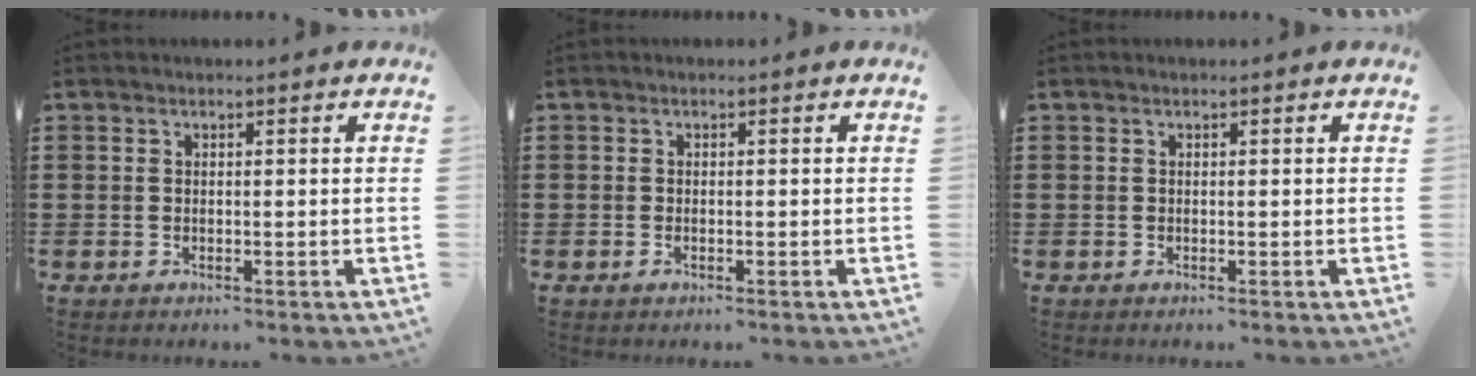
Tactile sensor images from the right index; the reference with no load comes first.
{"total": 0.6, "force": [-0.2, 0.2, 0.4], "torque": [-0.010, -0.003, -0.004]}
{"total": 0.0}